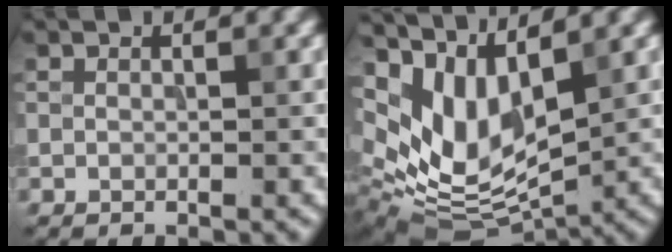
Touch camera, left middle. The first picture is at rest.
{"total": 8.9, "force": [4.1, 4.4, 6.5], "torque": [-0.141, -0.011, 0.085]}